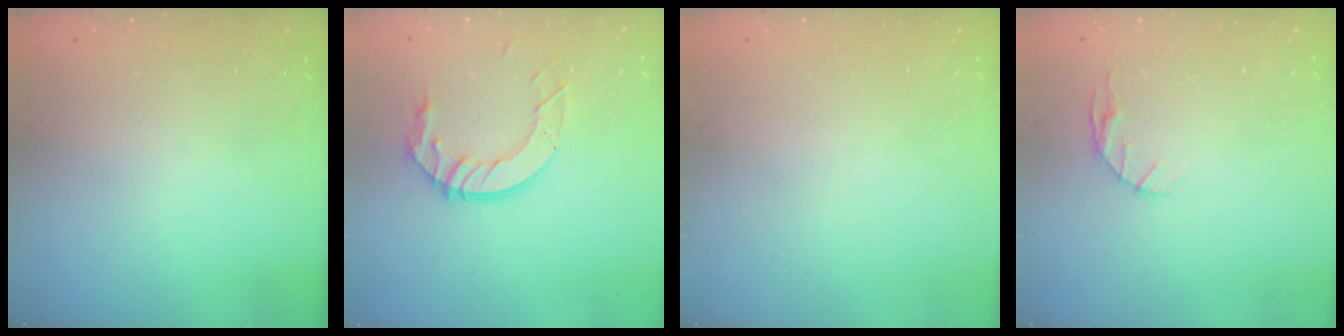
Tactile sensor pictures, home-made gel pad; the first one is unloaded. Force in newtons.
{"total": 10.6, "press": 10.5, "slide": 1.0}
{"total": 0.0}
{"total": 5.0, "press": 4.9, "slide": 0.6}